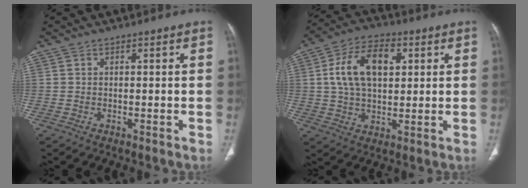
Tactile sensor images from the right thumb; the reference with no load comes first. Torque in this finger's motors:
{"motor_torque": [1.13, 2.21, 1.57, 0.31, 0.13]}